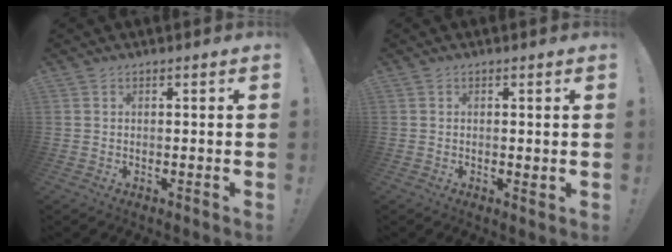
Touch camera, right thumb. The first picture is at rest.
{"total": 0.8, "force": [0.2, 0.4, 0.7], "torque": [-0.004, -0.003, 0.003]}